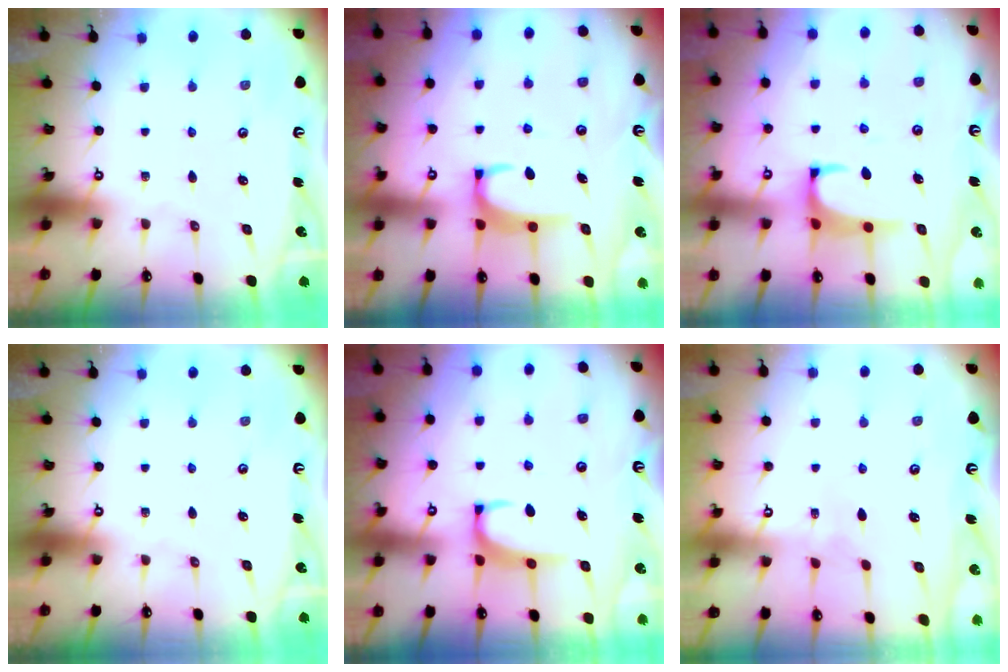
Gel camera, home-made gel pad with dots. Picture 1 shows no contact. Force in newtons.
{"total": 3.4, "press": 3.4, "slide": 0.5}
{"total": 1.5, "press": 1.4, "slide": 0.6}
{"total": 0.0}
{"total": 2.4, "press": 2.3, "slide": 0.6}
{"total": 2.4, "press": 2.3, "slide": 0.6}